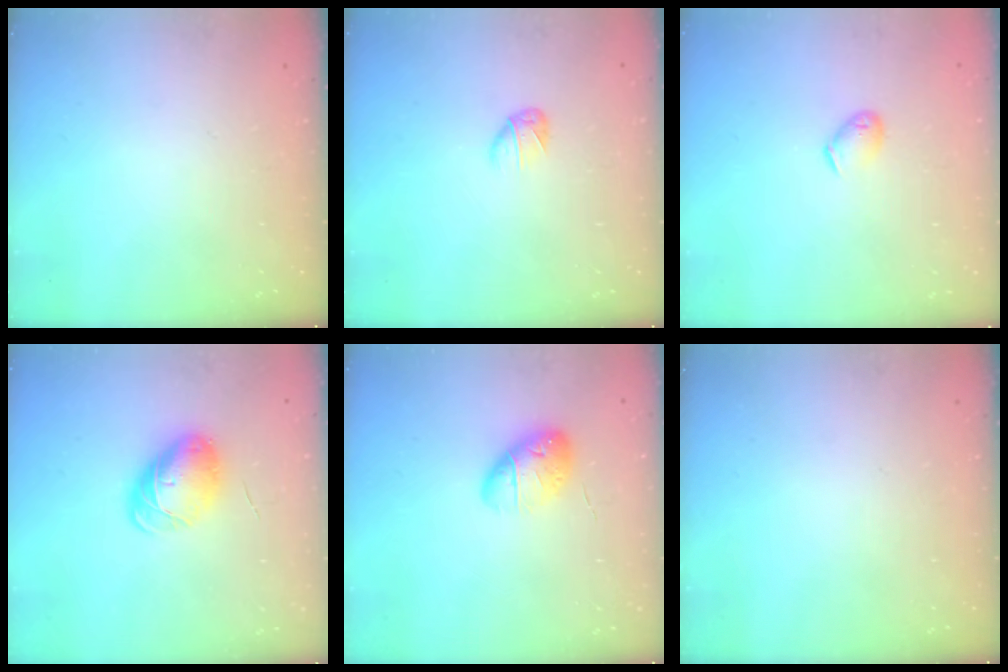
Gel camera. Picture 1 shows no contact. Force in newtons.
{"total": 3.3, "press": 3.2, "slide": 0.9}
{"total": 5.6, "press": 5.5, "slide": 1.1}
{"total": 9.0, "press": 8.8, "slide": 1.9}
{"total": 11.3, "press": 11.0, "slide": 2.7}
{"total": 0.0}